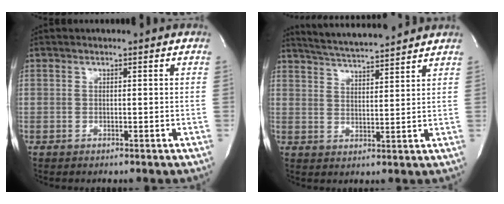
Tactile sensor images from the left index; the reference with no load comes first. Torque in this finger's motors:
{"motor_torque": [-0.24, -0.18, 0.33, 0.07]}